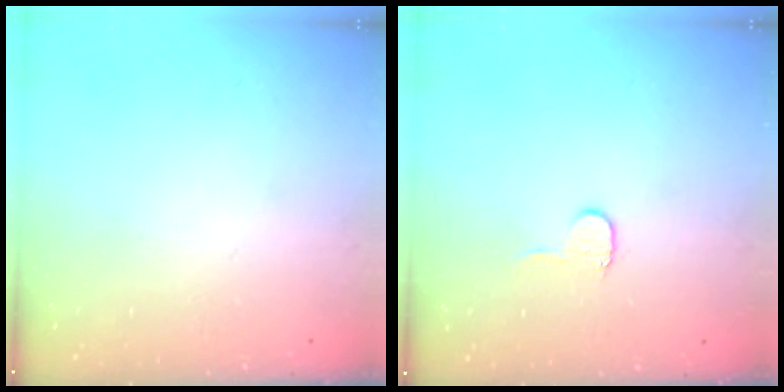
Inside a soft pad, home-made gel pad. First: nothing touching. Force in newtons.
{"total": 5.2, "press": 5.1, "slide": 0.5}